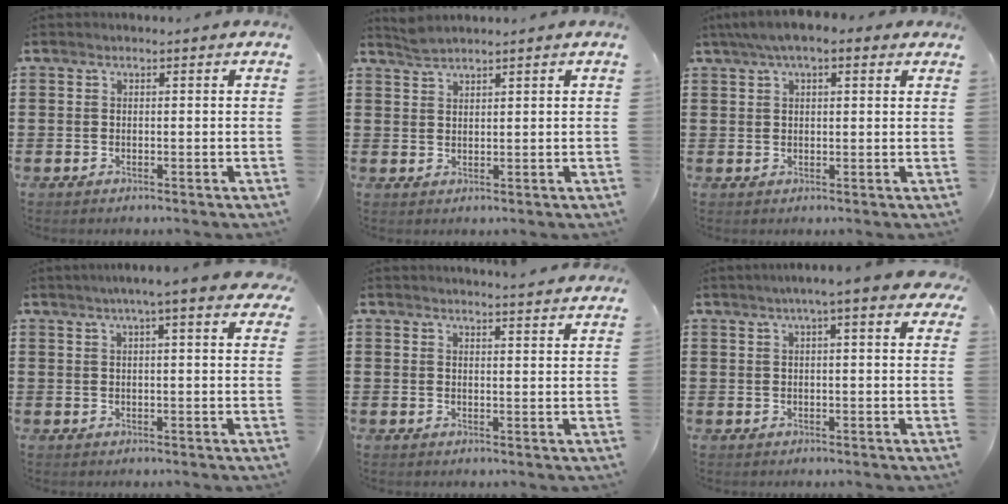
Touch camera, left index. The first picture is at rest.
{"total": 1.8, "force": [1.8, 0.0, 0.4], "torque": [-0.013, 0.001, 0.034]}
{"total": 4.4, "force": [2.6, 1.5, 3.3], "torque": [-0.068, 0.009, 0.045]}
{"total": 4.9, "force": [3.0, 0.1, 3.8], "torque": [-0.072, 0.004, 0.049]}
{"total": 2.9, "force": [2.8, -0.5, 0.3], "torque": [-0.013, -0.012, 0.052]}
{"total": 4.8, "force": [2.6, 0.2, 4.0], "torque": [-0.075, 0.006, 0.043]}